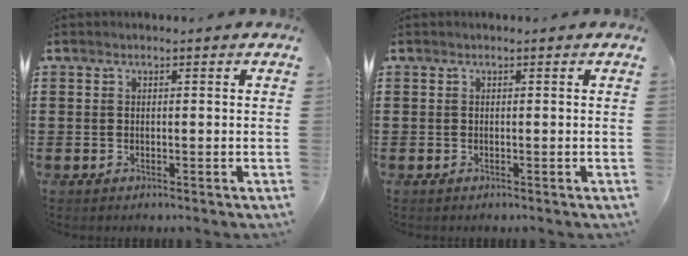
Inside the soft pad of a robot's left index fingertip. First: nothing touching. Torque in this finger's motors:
{"motor_torque": [0.00, 0.00, 0.00, 0.00]}